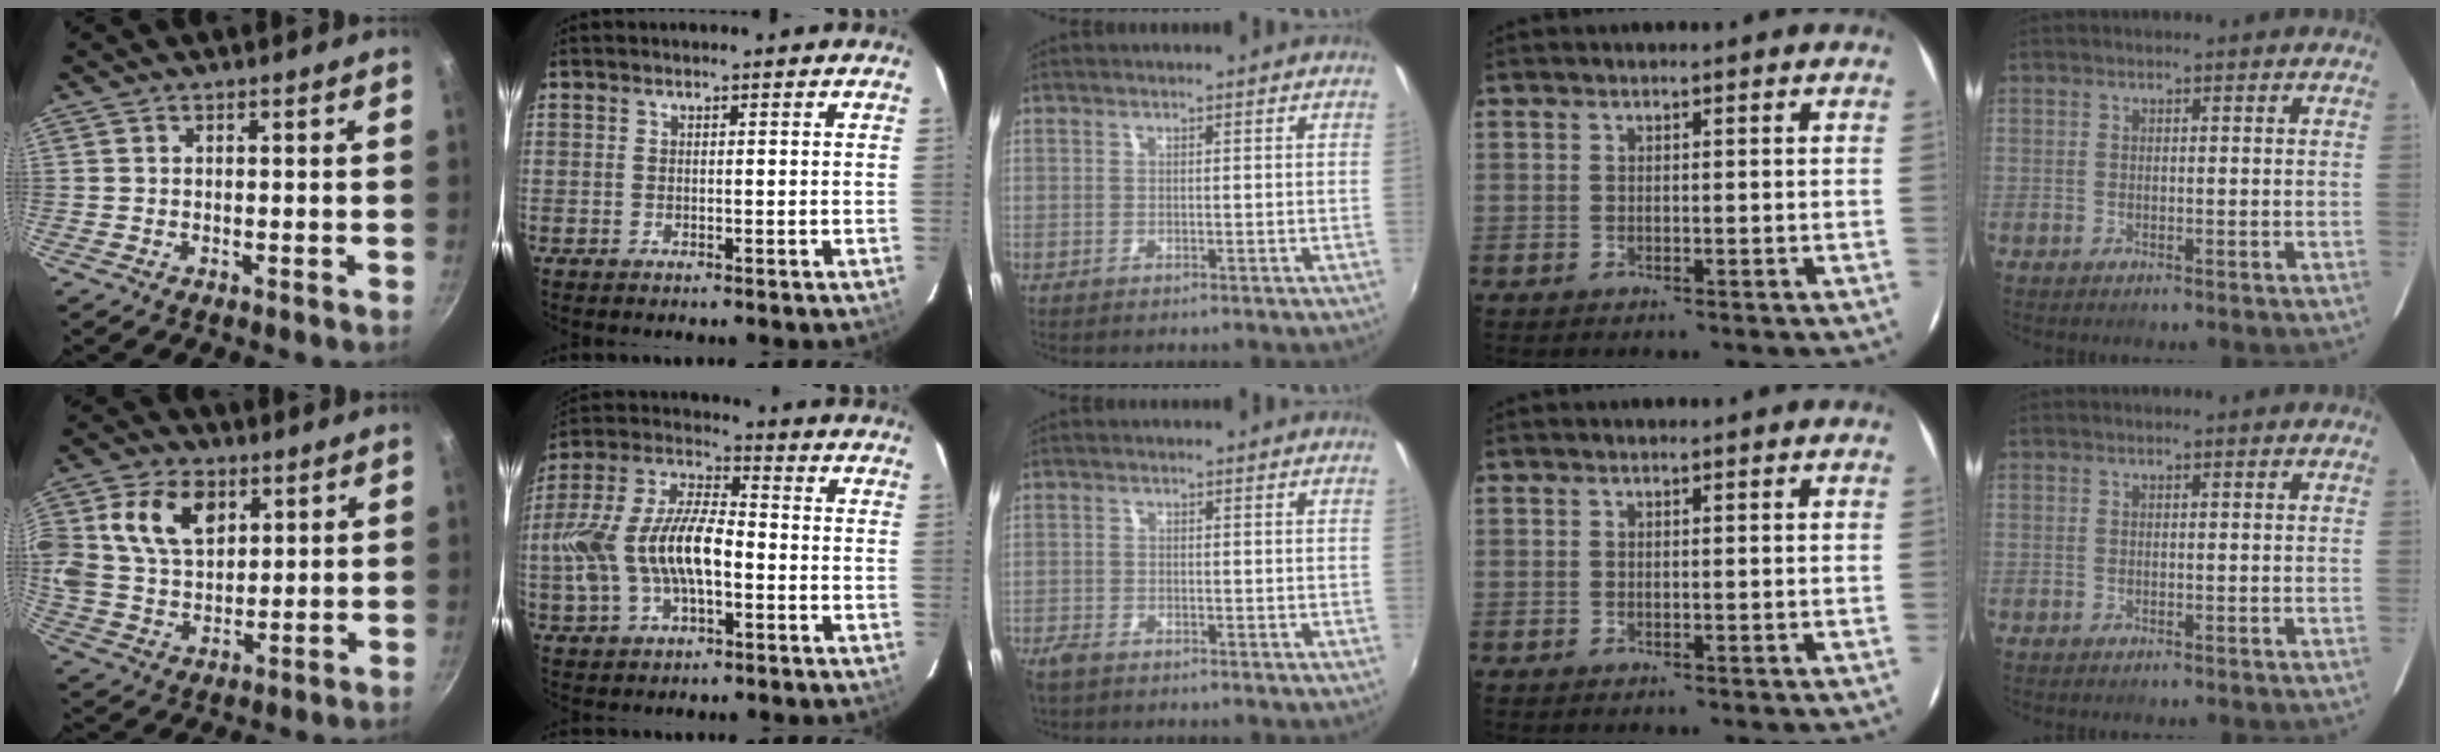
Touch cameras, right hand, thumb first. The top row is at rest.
{"thumb": {"total": 15.5, "force": [5.4, 10.6, 9.8], "torque": [-0.178, 0.002, 0.099]}, "index": {"total": 16.0, "force": [-3.1, 7.7, 13.7], "torque": [-0.288, 0.010, -0.057]}, "middle": {"total": 2.8, "force": [-2.2, 1.3, 1.1], "torque": [-0.031, -0.007, -0.046]}}